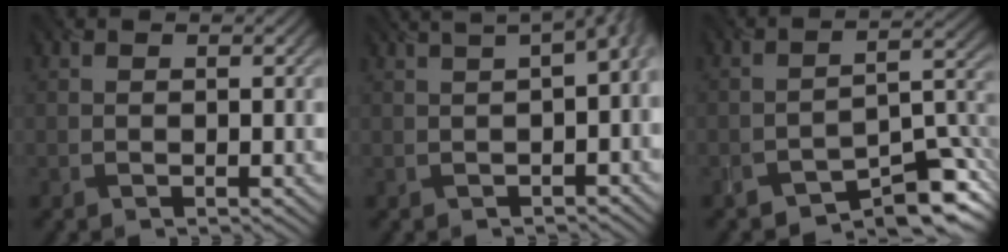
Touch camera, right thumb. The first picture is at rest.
{"total": 7.0, "force": [1.3, 2.9, 6.2], "torque": [-0.058, 0.028, 0.010]}
{"total": 8.2, "force": [-6.9, 2.5, 3.6], "torque": [-0.032, -0.002, -0.120]}